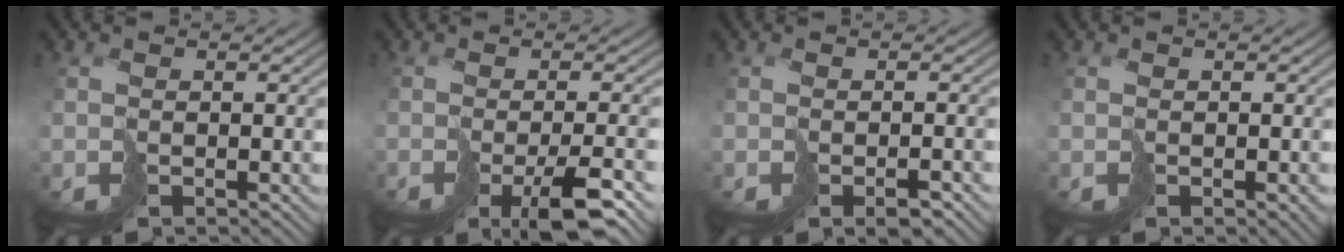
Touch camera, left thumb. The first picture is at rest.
{"total": 6.7, "force": [-3.5, 1.4, 5.5], "torque": [-0.075, -0.003, -0.058]}
{"total": 2.3, "force": [-1.4, 0.4, 1.7], "torque": [-0.027, -0.001, -0.022]}
{"total": 1.7, "force": [-0.8, 0.8, 1.2], "torque": [-0.018, -0.004, -0.008]}